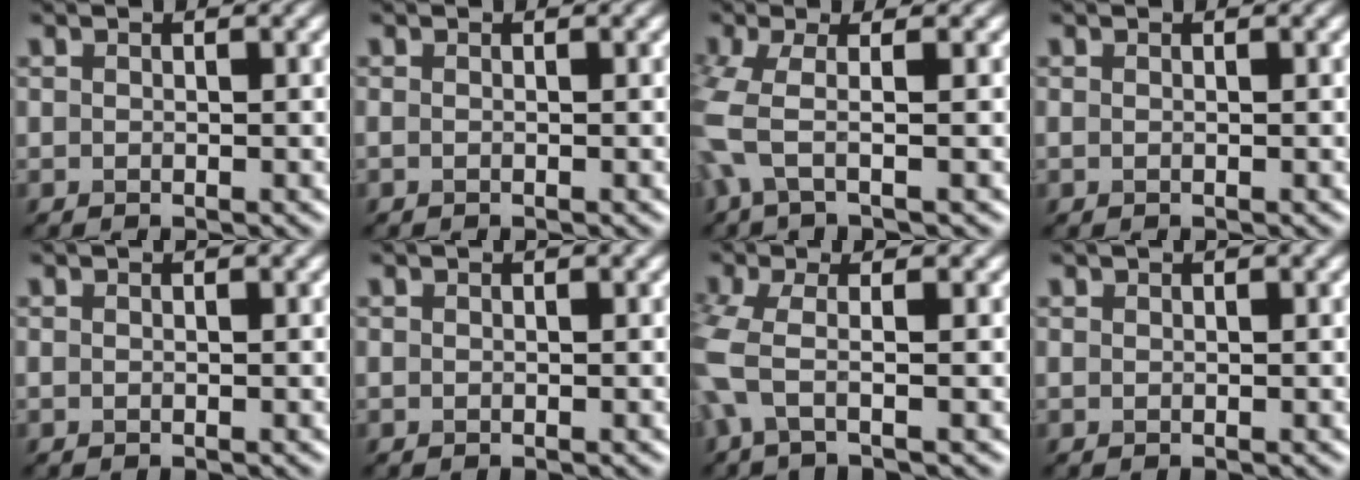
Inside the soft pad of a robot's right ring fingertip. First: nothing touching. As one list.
[{"total": 0.5, "force": [-0.1, 0.2, 0.4], "torque": [-0.006, -0.003, -0.006]}, {"total": 3.9, "force": [-0.9, 0.8, 3.7], "torque": [-0.091, -0.009, -0.025]}, {"total": 0.0}, {"total": 0.0}, {"total": 0.0}, {"total": 3.6, "force": [-0.8, 0.9, 3.4], "torque": [-0.085, -0.008, -0.026]}, {"total": 0.0}]